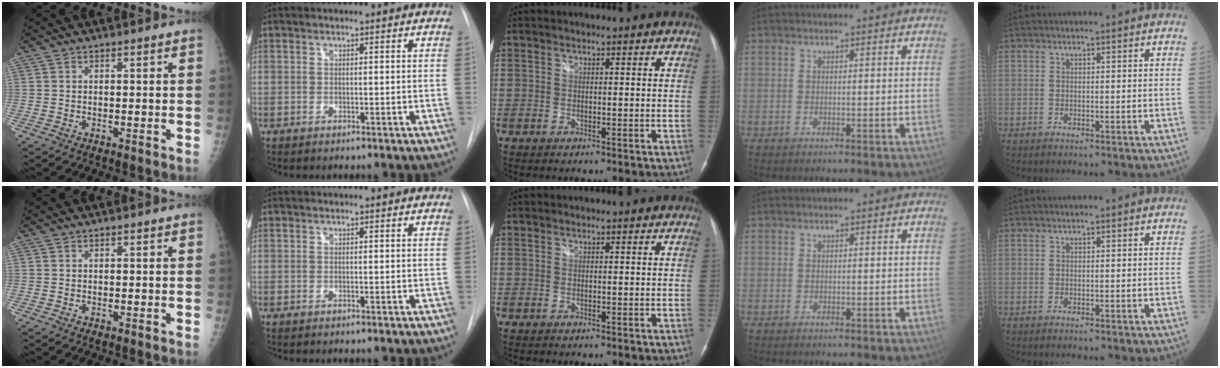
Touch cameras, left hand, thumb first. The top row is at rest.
{}